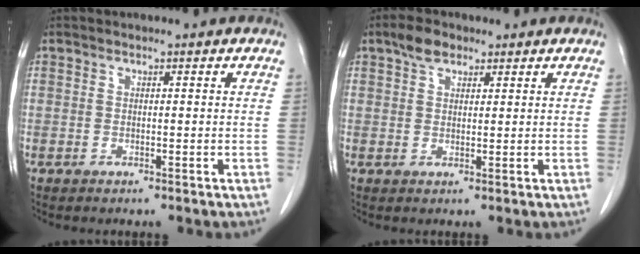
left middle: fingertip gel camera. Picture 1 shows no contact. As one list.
[{"total": 3.2, "force": [2.2, 1.7, 1.7], "torque": [-0.036, 0.008, 0.041]}]